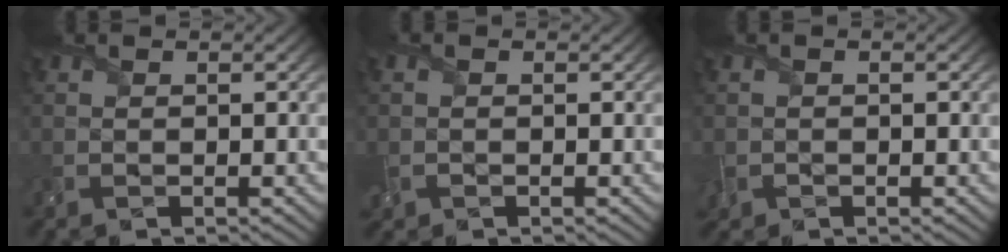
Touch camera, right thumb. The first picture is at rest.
{"total": 1.4, "force": [-0.3, 1.2, 0.7], "torque": [-0.020, -0.002, -0.006]}
{"total": 1.2, "force": [-0.4, 0.9, 0.6], "torque": [-0.019, -0.004, -0.007]}